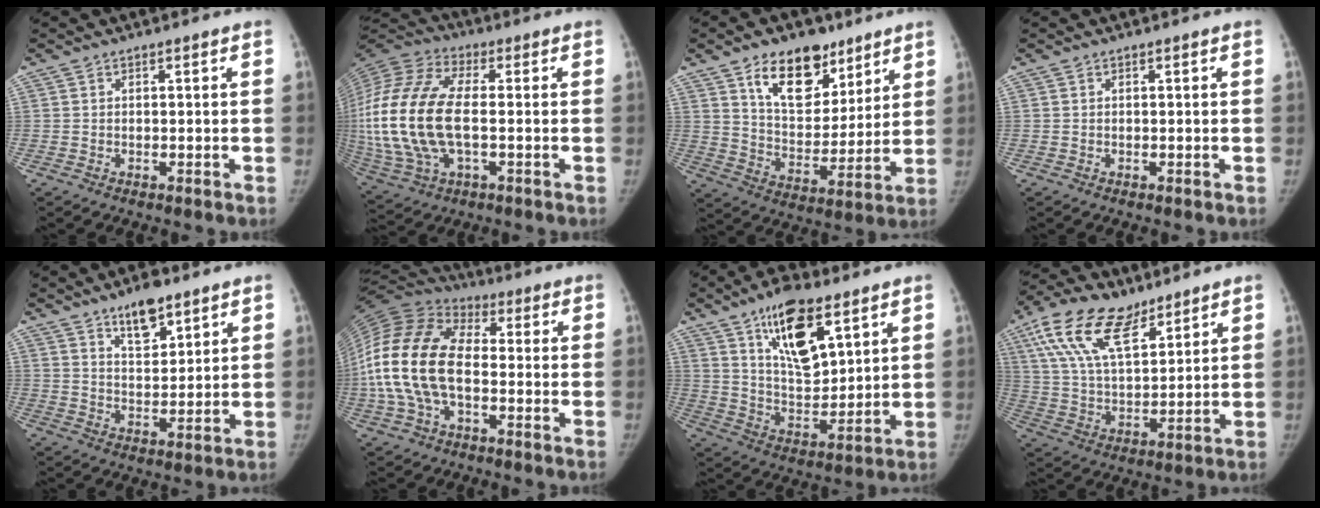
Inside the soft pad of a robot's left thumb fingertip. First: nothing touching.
{"total": 25.3, "force": [-1.6, 13.3, 21.4], "torque": [-0.511, 0.002, -0.023]}
{"total": 15.9, "force": [9.5, 9.5, 8.5], "torque": [-0.089, -0.052, 0.163]}
{"total": 0.0}
{"total": 8.4, "force": [5.6, 3.5, 5.2], "torque": [-0.060, -0.036, 0.094]}
{"total": 19.1, "force": [-2.5, 11.3, 15.1], "torque": [-0.320, 0.029, -0.053]}
{"total": 15.7, "force": [8.5, 6.9, 11.3], "torque": [-0.155, -0.046, 0.152]}
{"total": 16.1, "force": [9.5, 8.0, 10.3], "torque": [-0.170, -0.026, 0.179]}